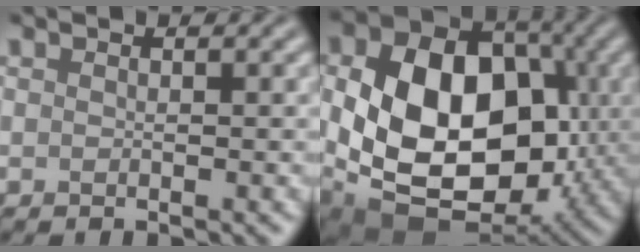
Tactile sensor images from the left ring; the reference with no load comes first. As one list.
[{"total": 15.6, "force": [-0.8, 10.8, 11.2], "torque": [-0.197, -0.018, -0.013]}]